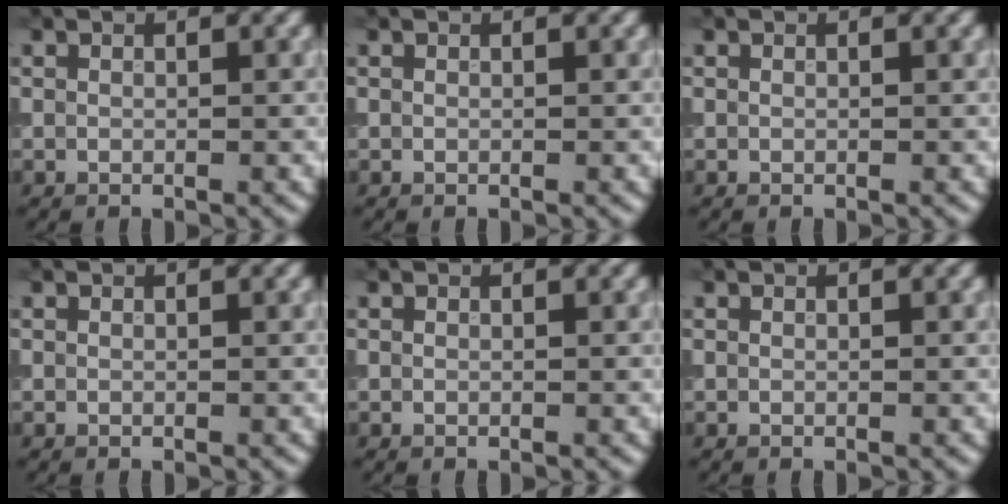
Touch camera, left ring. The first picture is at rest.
{"total": 0.0}
{"total": 0.0}
{"total": 0.0}
{"total": 0.0}
{"total": 0.0}